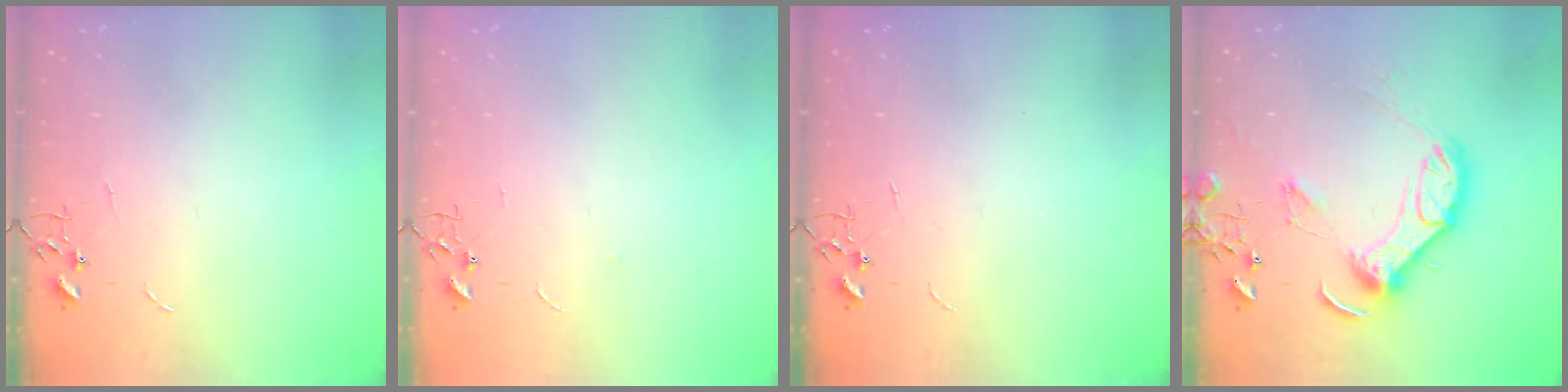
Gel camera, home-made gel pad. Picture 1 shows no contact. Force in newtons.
{"total": 2.6, "press": 2.5, "slide": 0.4}
{"total": 0.0}
{"total": 13.7, "press": 13.6, "slide": 1.7}